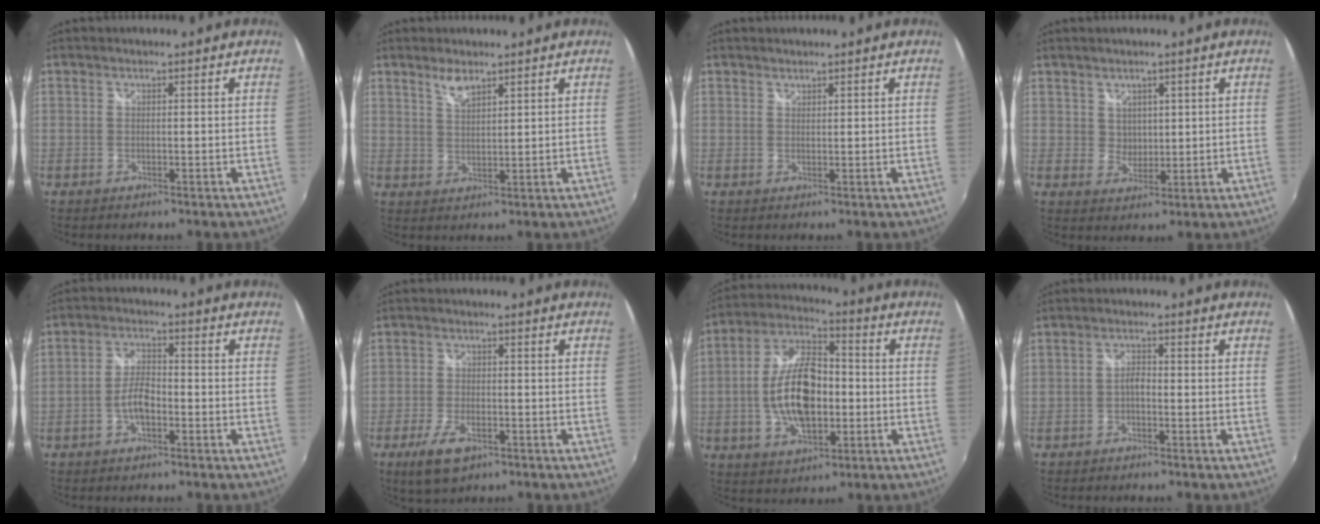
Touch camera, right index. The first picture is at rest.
{"total": 3.6, "force": [2.7, 1.1, 2.0], "torque": [-0.036, 0.000, 0.050]}
{"total": 0.7, "force": [0.7, 0.2, -0.1], "torque": [0.003, 0.001, 0.014]}
{"total": 3.1, "force": [1.6, 2.6, 0.5], "torque": [-0.002, 0.002, 0.032]}
{"total": 5.0, "force": [-2.0, 2.1, 4.1], "torque": [-0.085, 0.008, -0.037]}
{"total": 7.2, "force": [-4.1, 3.3, 4.9], "torque": [-0.121, -0.014, -0.073]}
{"total": 15.4, "force": [-2.1, 7.9, 13.1], "torque": [-0.259, 0.009, -0.037]}
{"total": 1.9, "force": [-0.9, 0.9, 1.5], "torque": [-0.030, 0.005, -0.018]}